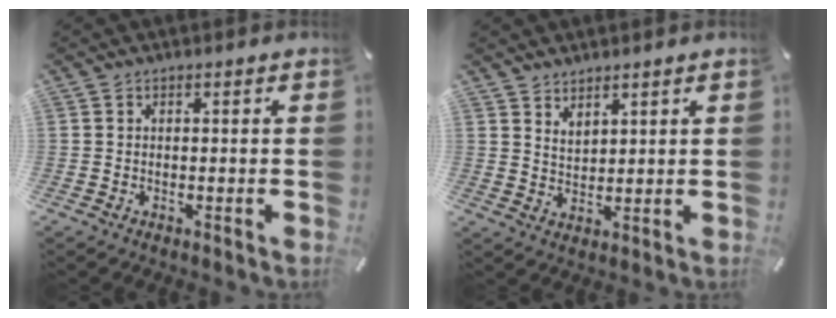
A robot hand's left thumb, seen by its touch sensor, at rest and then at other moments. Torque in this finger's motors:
{"motor_torque": [-0.05, -0.01, 0.13, -0.43, 0.02]}